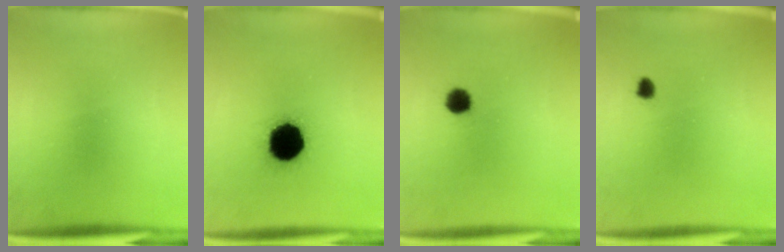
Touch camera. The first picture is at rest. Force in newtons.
{"total": 16.1}
{"total": 3.7}
{"total": 1.3}